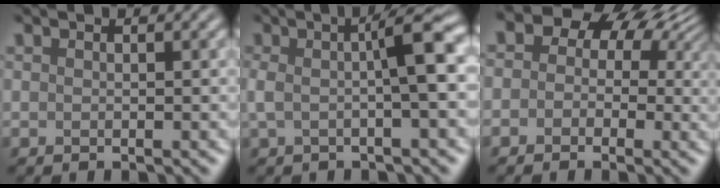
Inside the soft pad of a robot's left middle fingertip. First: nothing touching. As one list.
[{"total": 4.9, "force": [0.3, 0.9, 4.8], "torque": [-0.082, 0.015, -0.002]}, {"total": 9.4, "force": [2.4, 7.4, 5.3], "torque": [-0.060, 0.034, -0.017]}]